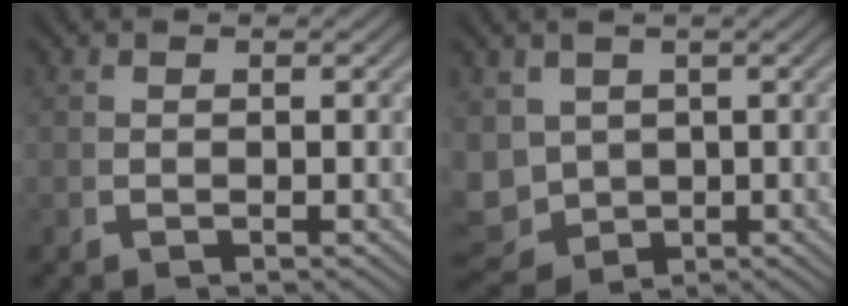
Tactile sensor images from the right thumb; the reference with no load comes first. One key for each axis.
{"total": 8.8, "fx": -1.8, "fy": 7.6, "fz": 4.1, "tx": -0.110, "ty": -0.059, "tz": -0.002}